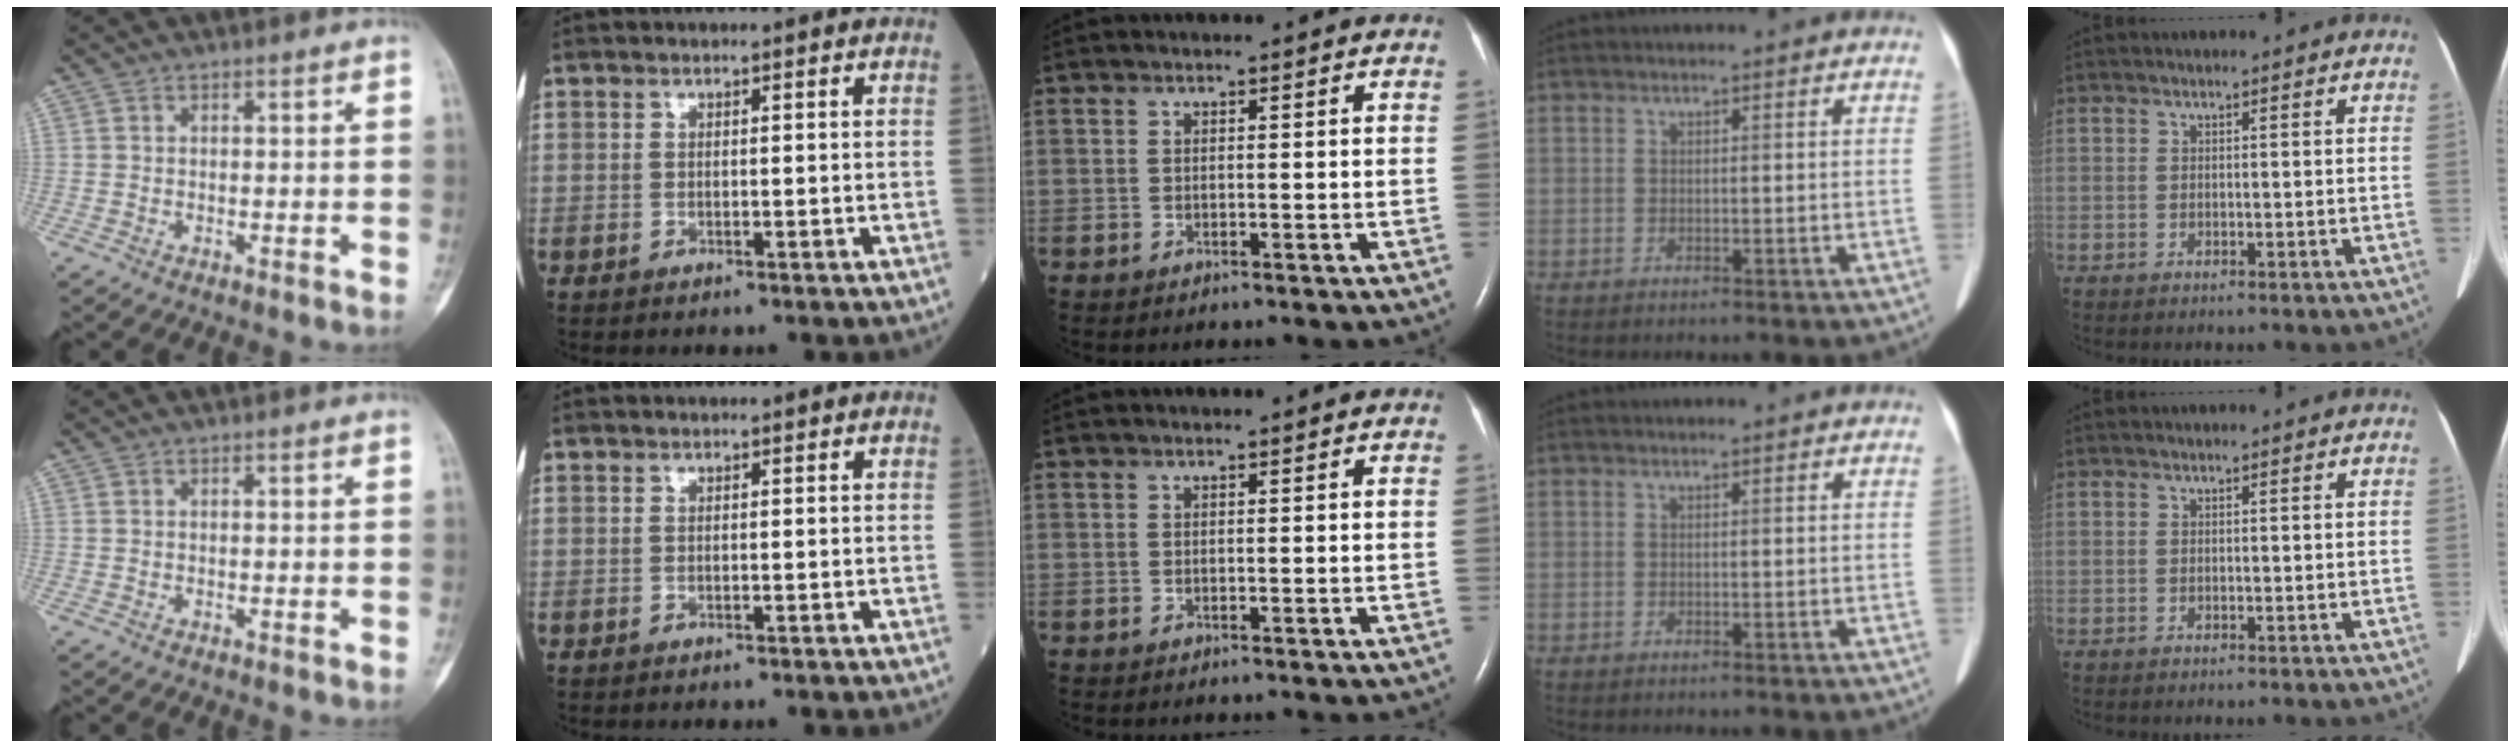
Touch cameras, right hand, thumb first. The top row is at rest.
{}